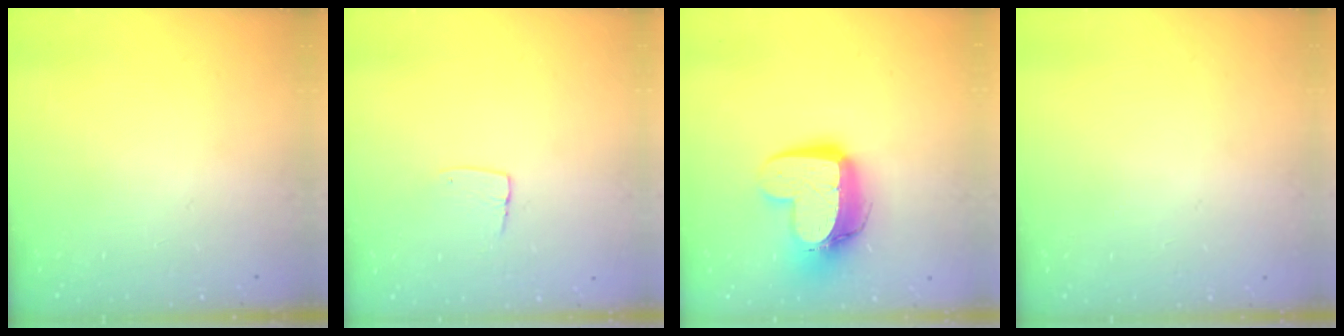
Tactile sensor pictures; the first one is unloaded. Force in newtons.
{"total": 5.3, "press": 5.3, "slide": 0.4}
{"total": 14.2, "press": 14.2, "slide": 1.4}
{"total": 0.0}